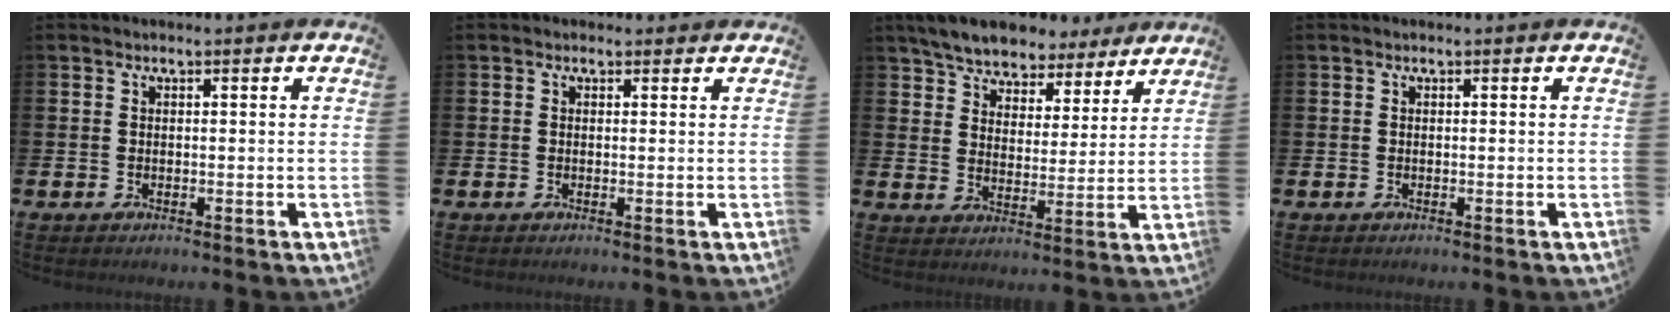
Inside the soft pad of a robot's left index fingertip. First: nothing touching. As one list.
[{"total": 0.5, "force": [0.2, 0.5, 0.1], "torque": [-0.003, 0.006, 0.001]}, {"total": 6.8, "force": [6.4, 2.2, 0.8], "torque": [-0.048, -0.036, 0.113]}, {"total": 0.0}]